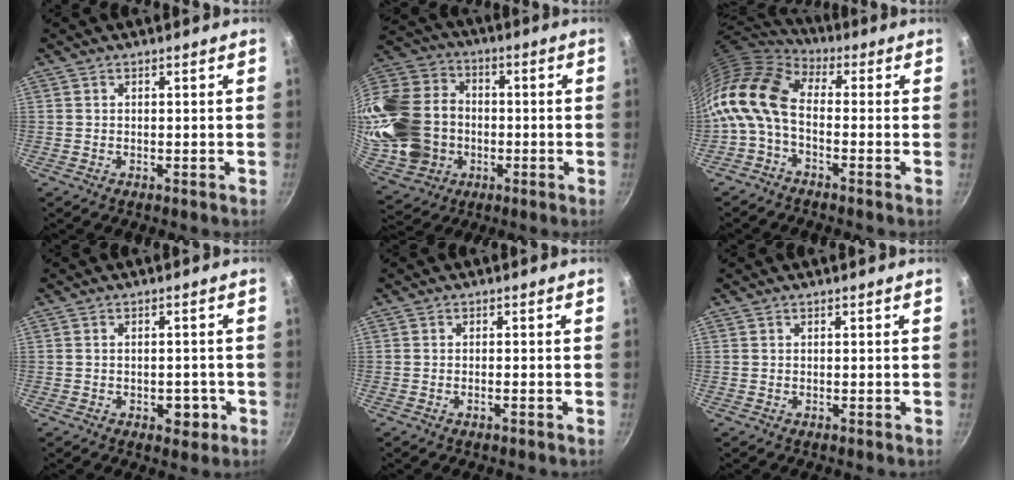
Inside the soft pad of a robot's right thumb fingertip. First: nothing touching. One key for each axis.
{"total": 24.3, "fx": -2.1, "fy": 19.8, "fz": 13.9, "tx": -0.288, "ty": 0.038, "tz": -0.020}
{"total": 13.2, "fx": -1.8, "fy": 7.7, "fz": 10.6, "tx": -0.210, "ty": 0.029, "tz": -0.056}
{"total": 3.9, "fx": -1.5, "fy": 2.4, "fz": 2.7, "tx": -0.020, "ty": 0.009, "tz": -0.016}
{"total": 0.9, "fx": -0.5, "fy": 0.1, "fz": 0.7, "tx": -0.022, "ty": 0.005, "tz": -0.013}
{"total": 0.0}